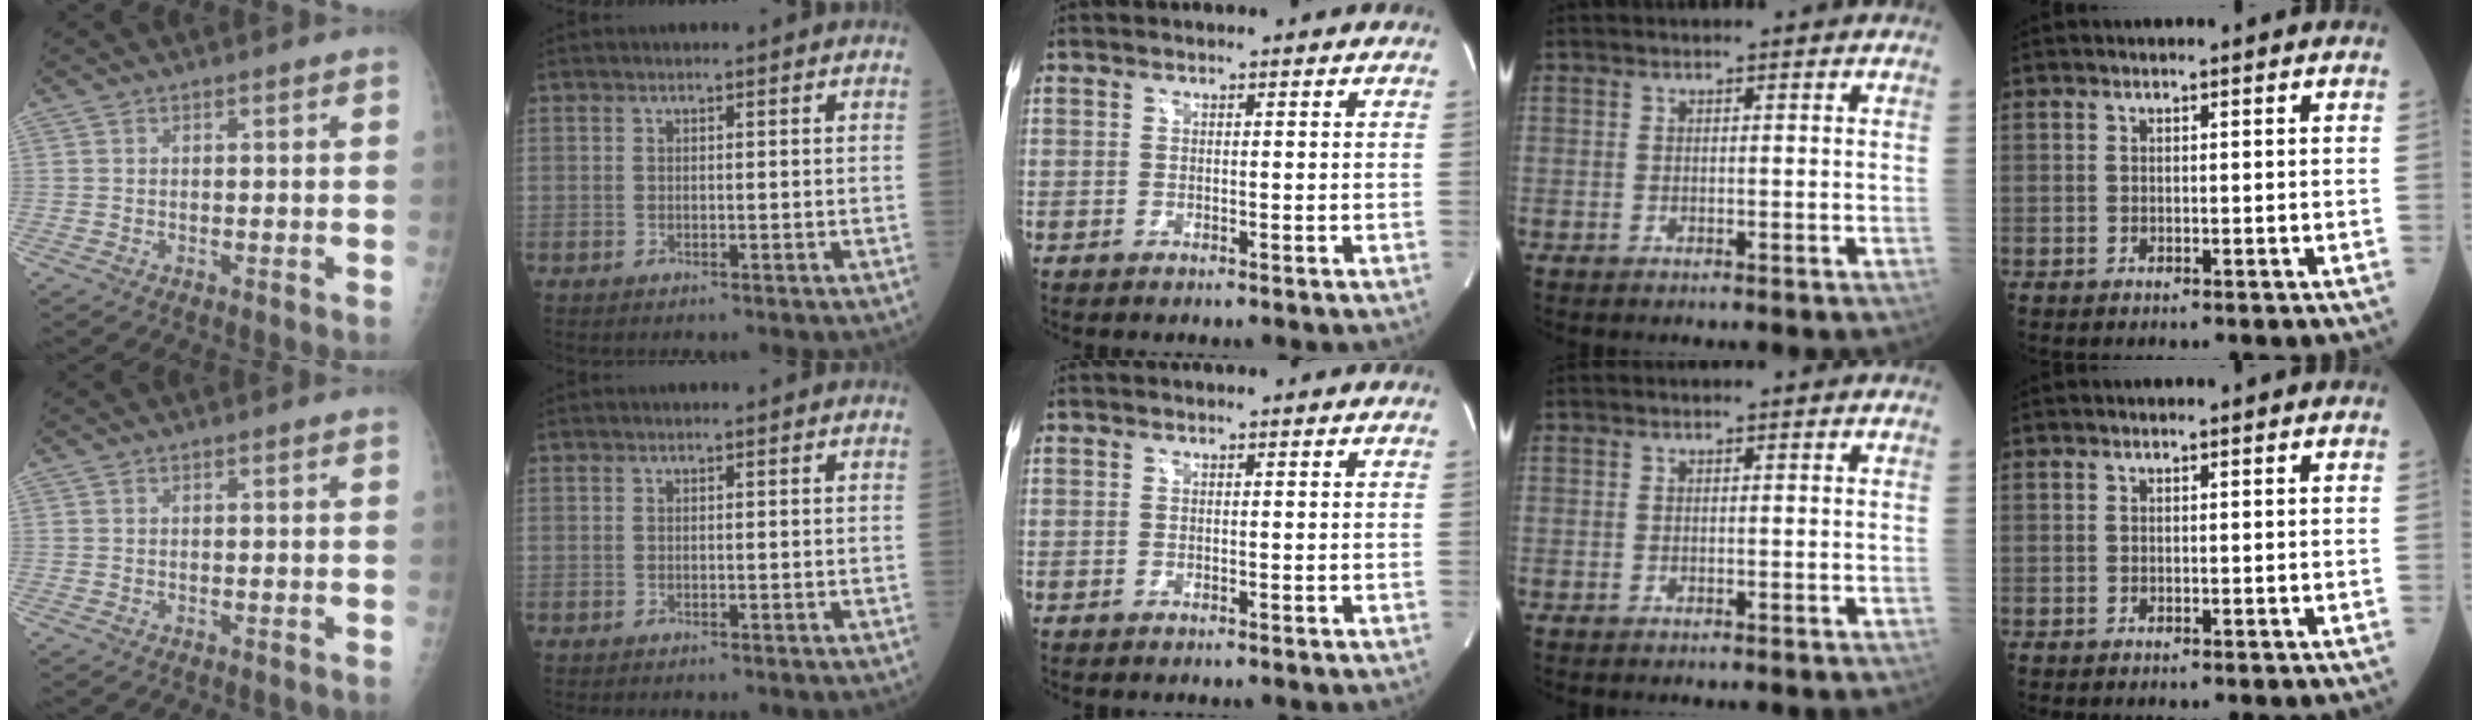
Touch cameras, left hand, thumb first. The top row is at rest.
{}